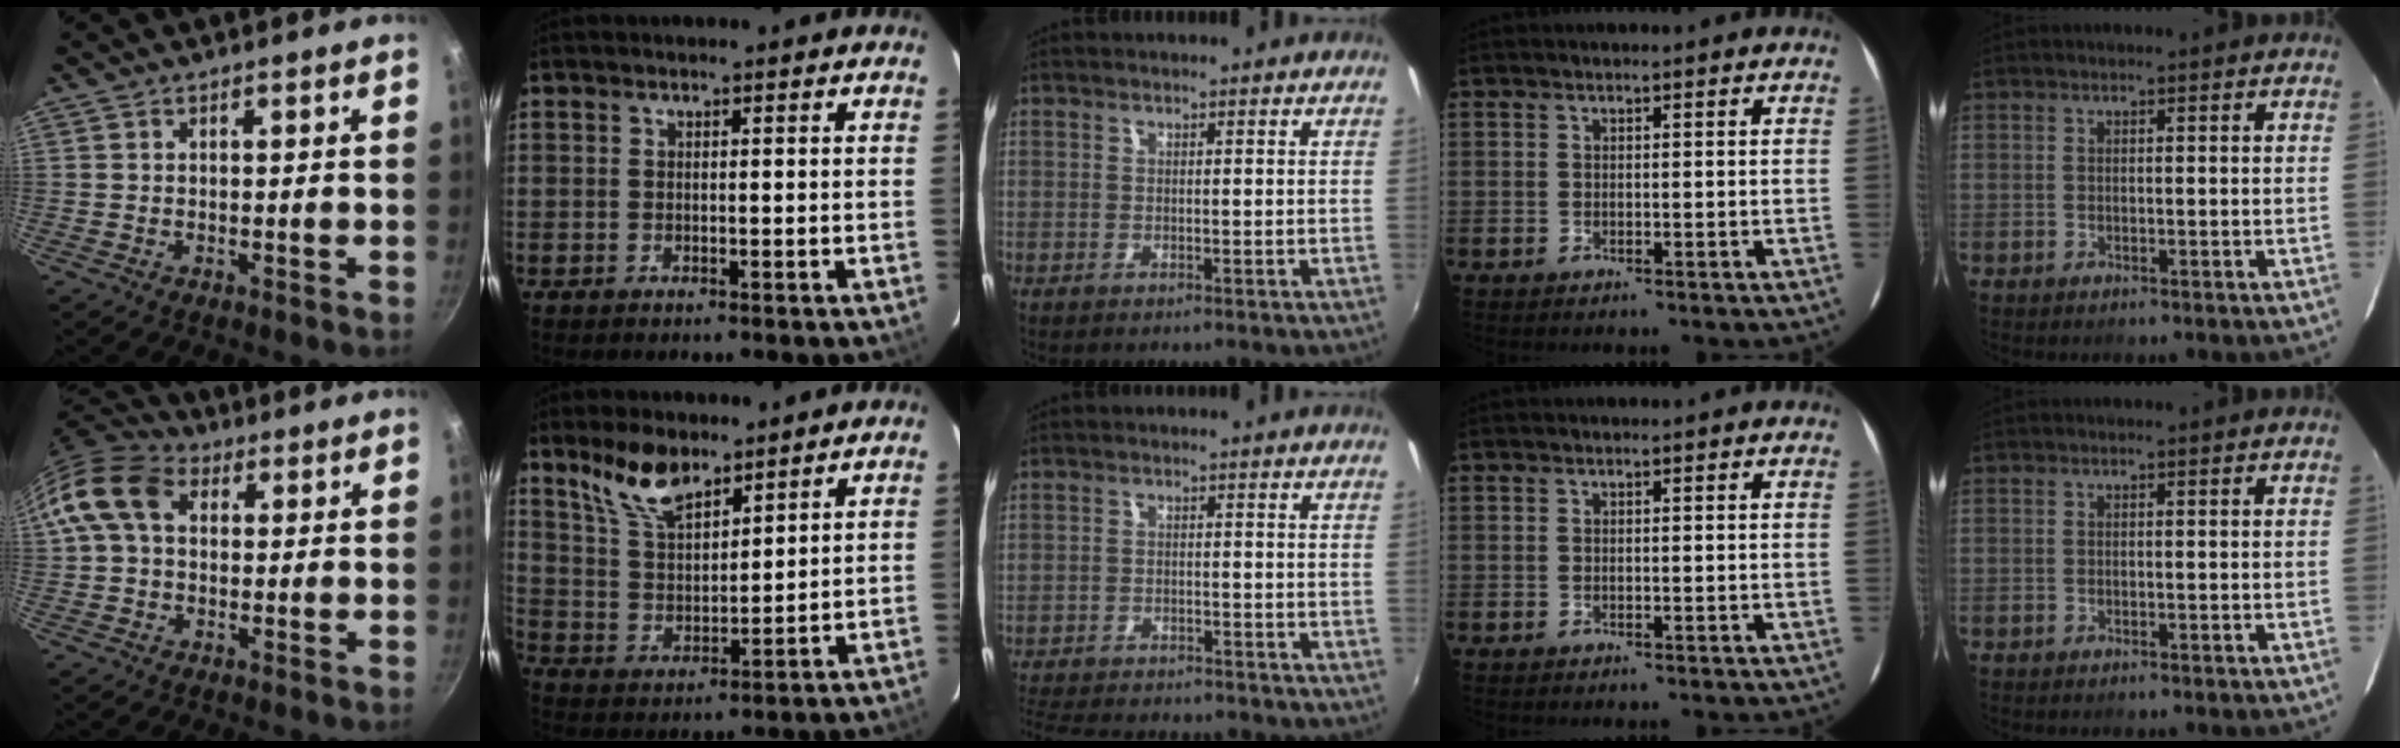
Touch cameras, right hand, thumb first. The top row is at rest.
{"thumb": {"total": 11.0, "force": [2.3, 7.9, 7.3], "torque": [-0.119, 0.022, 0.021]}, "index": {"total": 9.7, "force": [7.3, 3.8, 5.3], "torque": [-0.100, 0.010, 0.148]}, "middle": {"total": 13.1, "force": [-11.6, 3.5, 5.0], "torque": [-0.122, -0.016, -0.179]}}